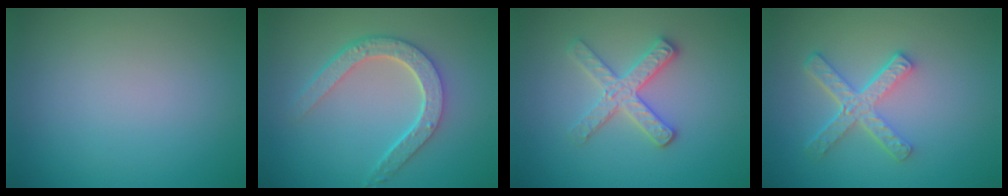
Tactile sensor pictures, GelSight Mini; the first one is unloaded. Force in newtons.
{"total": 4.6, "press": 3.6, "slide": 2.8}
{"total": 3.1, "press": 2.9, "slide": 1.2}
{"total": 4.1, "press": 3.1, "slide": 2.8}